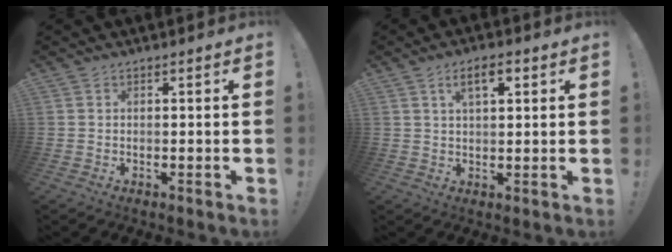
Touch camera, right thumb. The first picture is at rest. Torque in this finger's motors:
{"motor_torque": [0.04, 0.12, 0.65, 0.21, 0.02]}